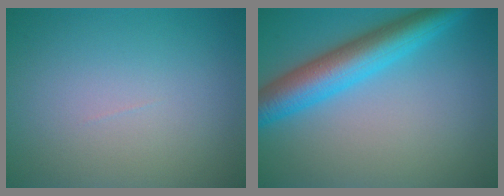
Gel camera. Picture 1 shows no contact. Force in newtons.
{"total": 6.9, "press": 6.9, "slide": 0.2}